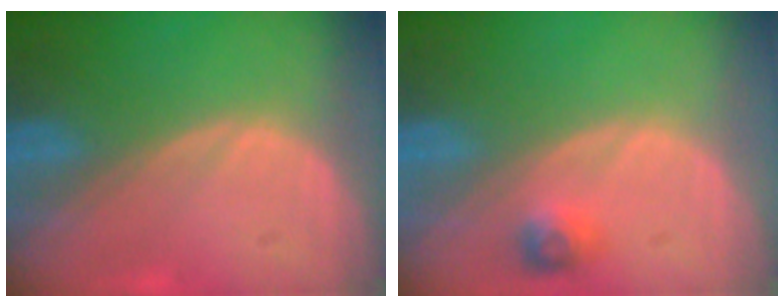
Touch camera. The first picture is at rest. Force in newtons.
{"total": 2.4, "press": 2.2, "slide": 0.9}